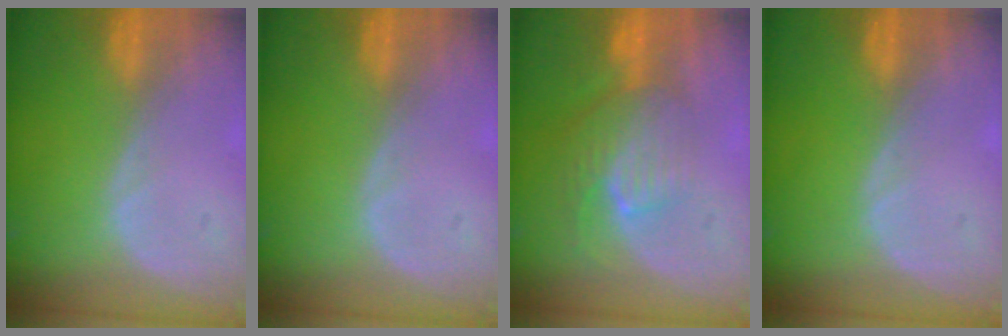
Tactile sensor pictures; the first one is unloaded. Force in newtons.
{"total": 0.0}
{"total": 8.1, "press": 7.2, "slide": 3.6}
{"total": 0.0}